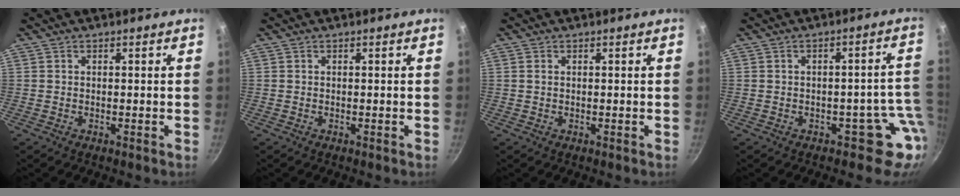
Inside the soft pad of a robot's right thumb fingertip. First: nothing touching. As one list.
[{"total": 0.0}, {"total": 0.8, "force": [0.2, 0.5, 0.5], "torque": [-0.009, 0.001, 0.004]}, {"total": 7.6, "force": [-2.7, 5.7, 4.1], "torque": [0.045, 0.040, -0.026]}]